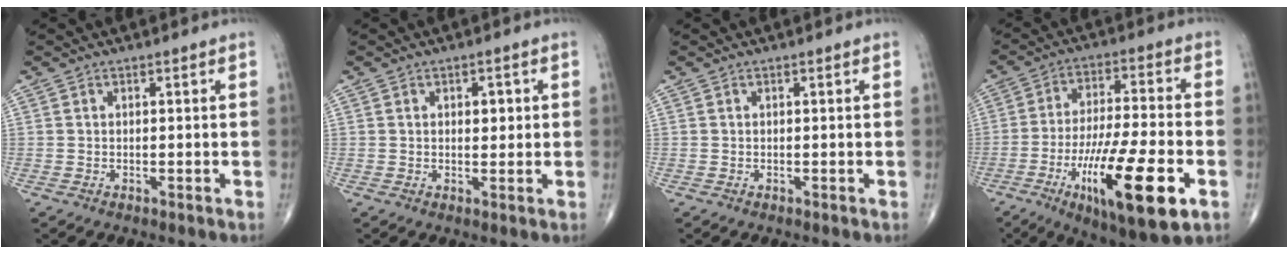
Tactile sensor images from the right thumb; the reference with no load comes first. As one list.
[{"total": 4.1, "force": [1.0, 2.4, 3.2], "torque": [-0.022, -0.003, 0.011]}, {"total": 0.0}, {"total": 20.7, "force": [-7.8, 5.2, 18.4], "torque": [-0.328, 0.005, -0.121]}]